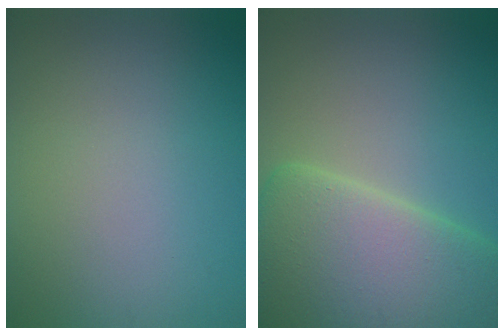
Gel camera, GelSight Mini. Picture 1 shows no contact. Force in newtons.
{"total": 11.8, "press": 11.8, "slide": 0.6}